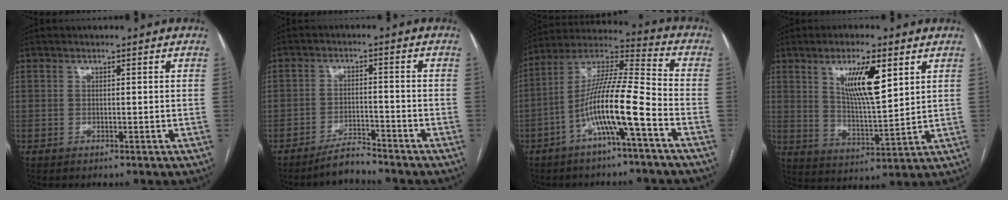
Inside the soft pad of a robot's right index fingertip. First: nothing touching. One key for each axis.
{"total": 3.7, "fx": -3.6, "fy": 0.4, "fz": 0.8, "tx": -0.011, "ty": -0.010, "tz": -0.065}
{"total": 13.3, "fx": -5.2, "fy": 0.3, "fz": 12.2, "tx": -0.232, "ty": 0.016, "tz": -0.100}
{"total": 9.9, "fx": 4.4, "fy": 1.8, "fz": 8.7, "tx": -0.156, "ty": -0.006, "tz": 0.082}